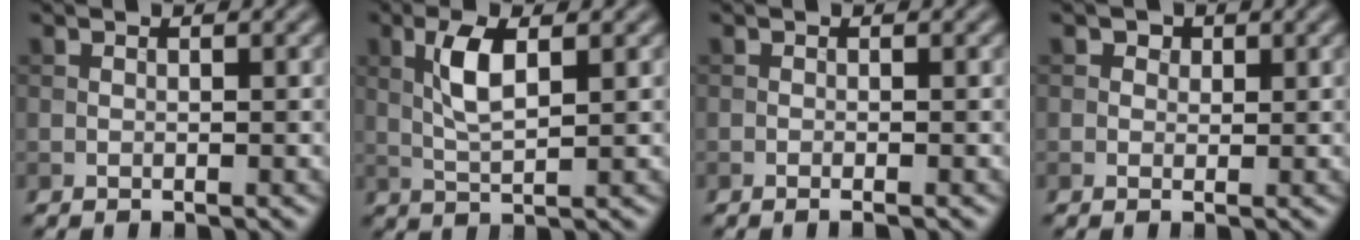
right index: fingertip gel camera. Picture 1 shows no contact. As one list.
[{"total": 3.9, "force": [1.0, 1.2, 3.6], "torque": [-0.077, 0.003, 0.019]}, {"total": 0.9, "force": [-0.5, 0.2, 0.8], "torque": [-0.009, -0.003, -0.011]}, {"total": 1.3, "force": [0.6, 1.0, 0.6], "torque": [-0.004, -0.002, 0.004]}]